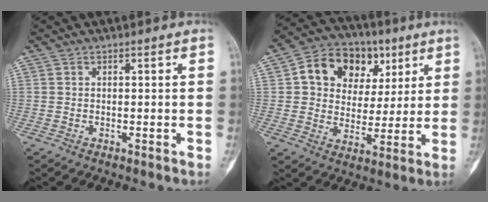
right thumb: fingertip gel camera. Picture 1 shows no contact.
{"total": 15.2, "force": [5.5, 11.8, 7.8], "torque": [-0.079, 0.007, 0.089]}